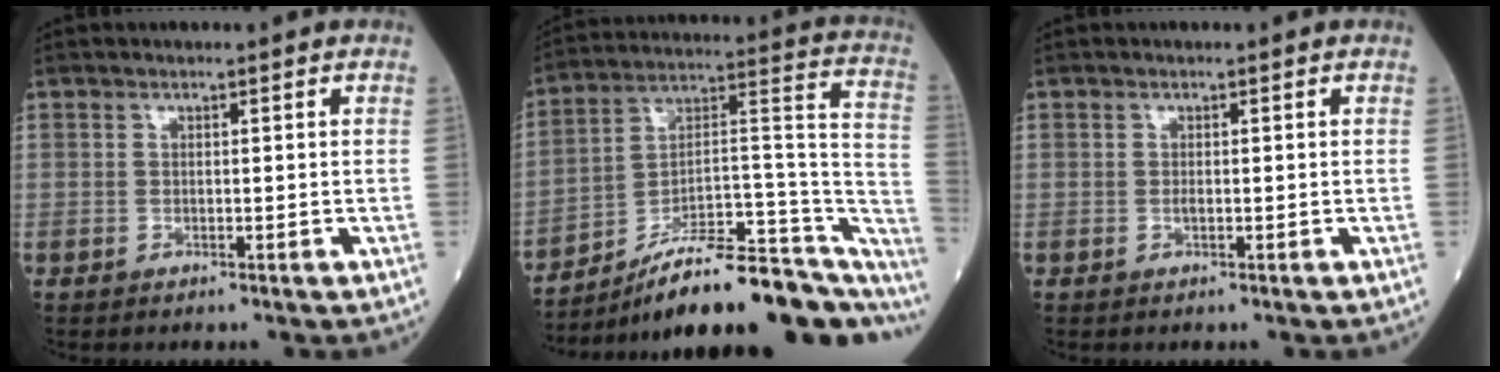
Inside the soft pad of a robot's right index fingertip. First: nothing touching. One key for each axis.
{"total": 25.3, "fx": -19.5, "fy": 4.9, "fz": 15.3, "tx": -0.137, "ty": 0.037, "tz": -0.288}
{"total": 0.5, "fx": -0.2, "fy": 0.2, "fz": 0.5, "tx": -0.013, "ty": -0.001, "tz": -0.004}